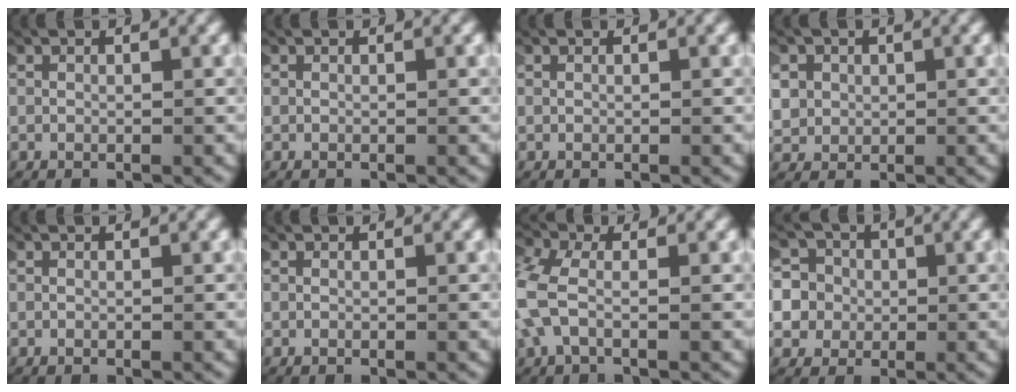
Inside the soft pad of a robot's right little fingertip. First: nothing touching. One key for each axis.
{"total": 0.0}
{"total": 0.0}
{"total": 4.1, "fx": 0.7, "fy": 3.7, "fz": 1.7, "tx": -0.060, "ty": -0.004, "tz": 0.011}
{"total": 0.0}
{"total": 0.0}
{"total": 3.9, "fx": 0.1, "fy": 2.8, "fz": 2.7, "tx": -0.092, "ty": -0.009, "tz": -0.001}
{"total": 10.2, "fx": -1.3, "fy": 9.7, "fz": 2.8, "tx": -0.123, "ty": -0.036, "tz": -0.029}